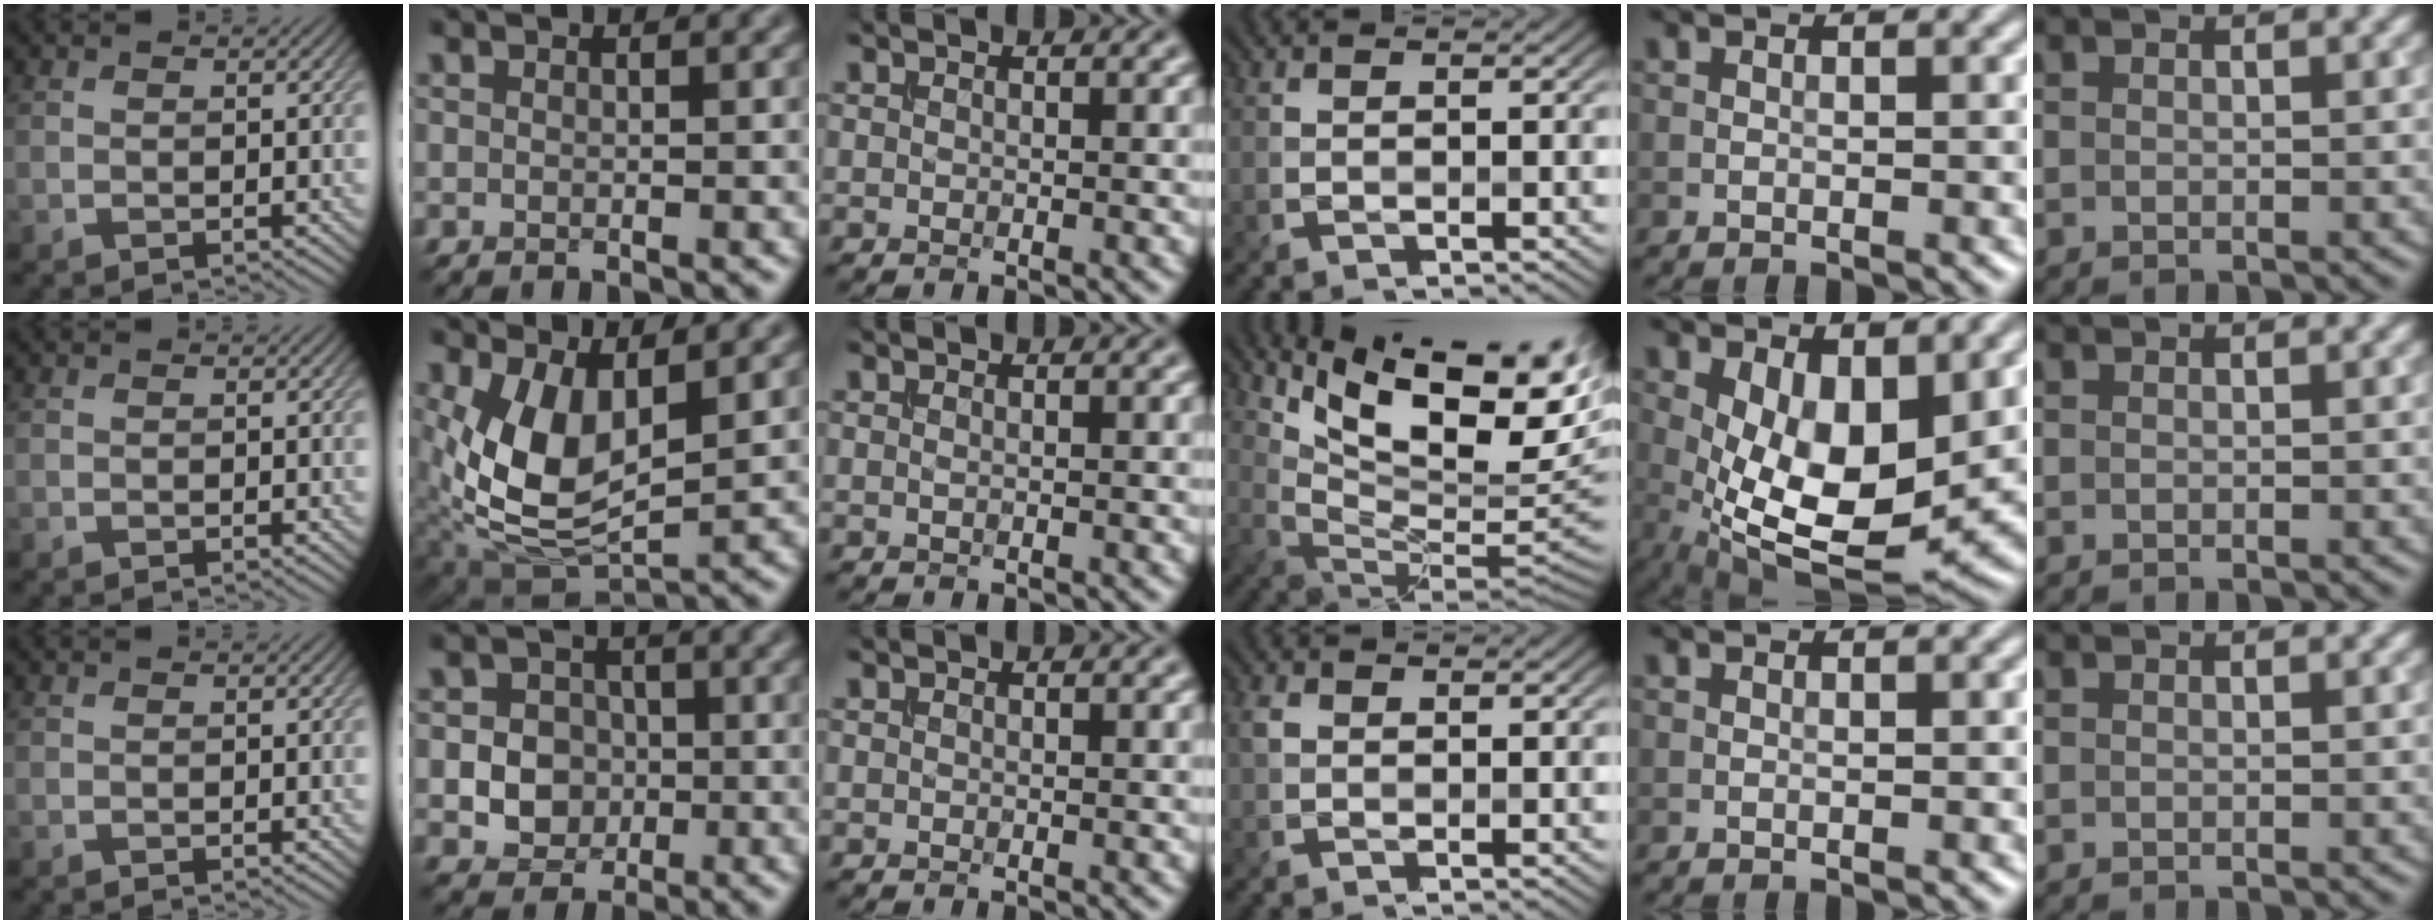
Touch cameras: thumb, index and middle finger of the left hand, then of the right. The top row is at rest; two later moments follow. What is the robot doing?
{"motion": "insert", "object": "drawer"}